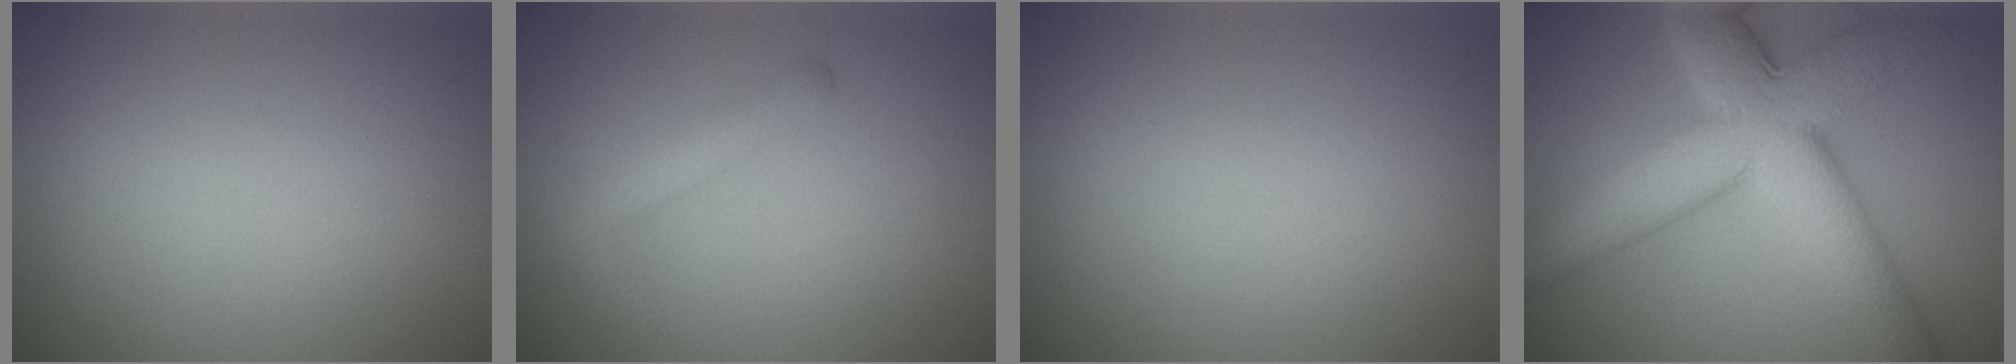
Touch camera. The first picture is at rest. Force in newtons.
{"total": 2.3, "press": 2.3, "slide": 0.1}
{"total": 0.0}
{"total": 11.4, "press": 11.4, "slide": 0.1}